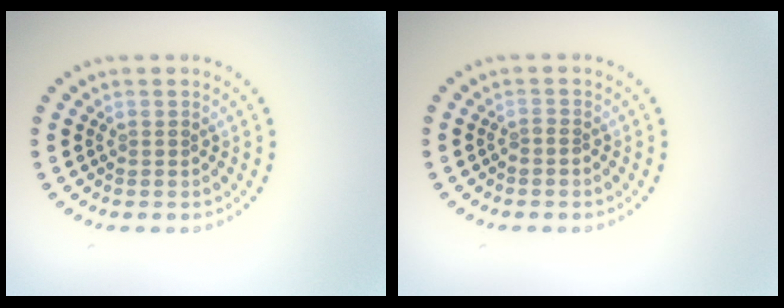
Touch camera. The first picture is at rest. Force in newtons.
{"total": 0.5, "press": 0.3, "slide": 0.5}